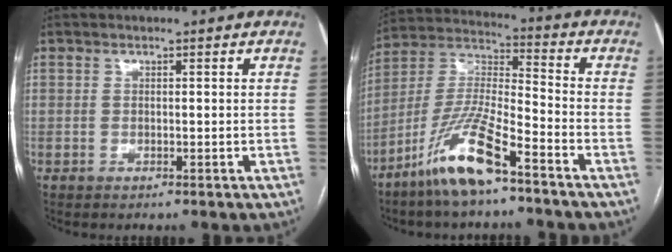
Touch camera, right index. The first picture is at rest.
{"total": 12.6, "force": [-8.3, 1.4, 9.4], "torque": [-0.200, -0.014, -0.164]}